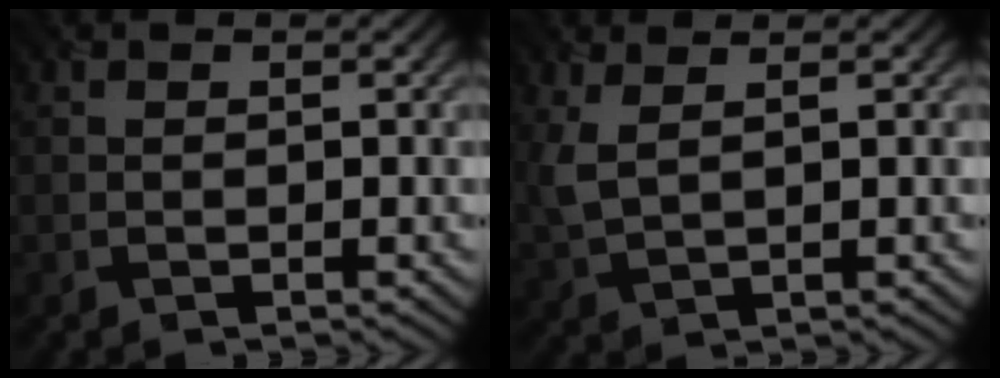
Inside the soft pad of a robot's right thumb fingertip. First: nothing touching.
{"total": 3.4, "force": [1.7, 1.0, 2.7], "torque": [-0.072, 0.006, 0.036]}